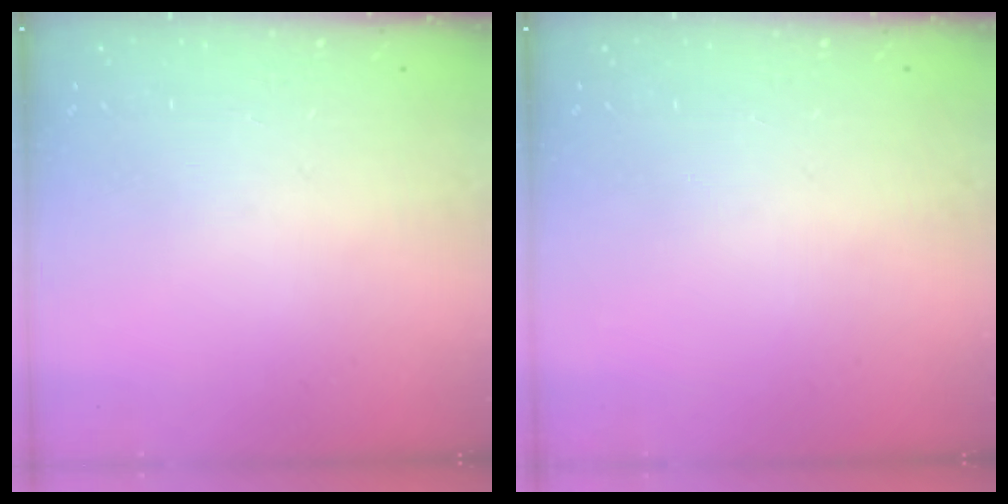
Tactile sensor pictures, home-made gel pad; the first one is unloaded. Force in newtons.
{"total": 0.0}